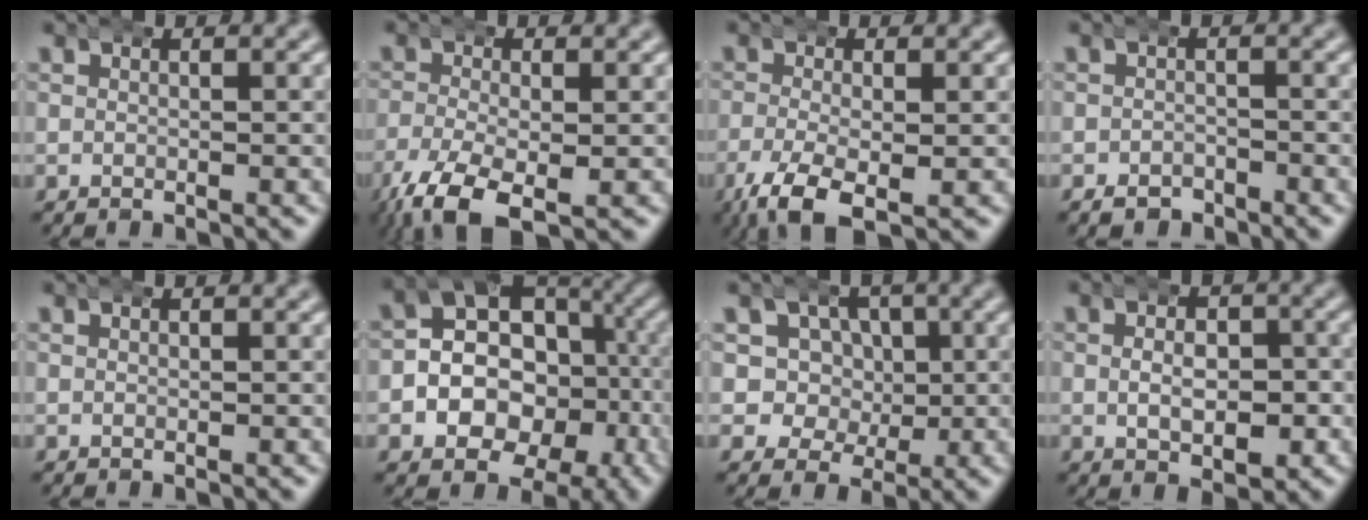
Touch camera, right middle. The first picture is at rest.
{"total": 6.9, "force": [-4.5, 3.0, 4.3], "torque": [-0.097, -0.030, -0.058]}
{"total": 5.9, "force": [-3.6, 2.2, 4.0], "torque": [-0.088, -0.027, -0.047]}
{"total": 2.0, "force": [-1.8, 0.9, -0.1], "torque": [0.000, -0.010, -0.028]}
{"total": 0.0}
{"total": 12.5, "force": [-1.5, 10.6, 6.4], "torque": [-0.127, -0.045, -0.019]}
{"total": 8.7, "force": [0.6, 8.2, 3.1], "torque": [-0.078, -0.030, 0.004]}
{"total": 5.0, "force": [-0.9, 3.1, 3.8], "torque": [-0.038, -0.004, -0.017]}